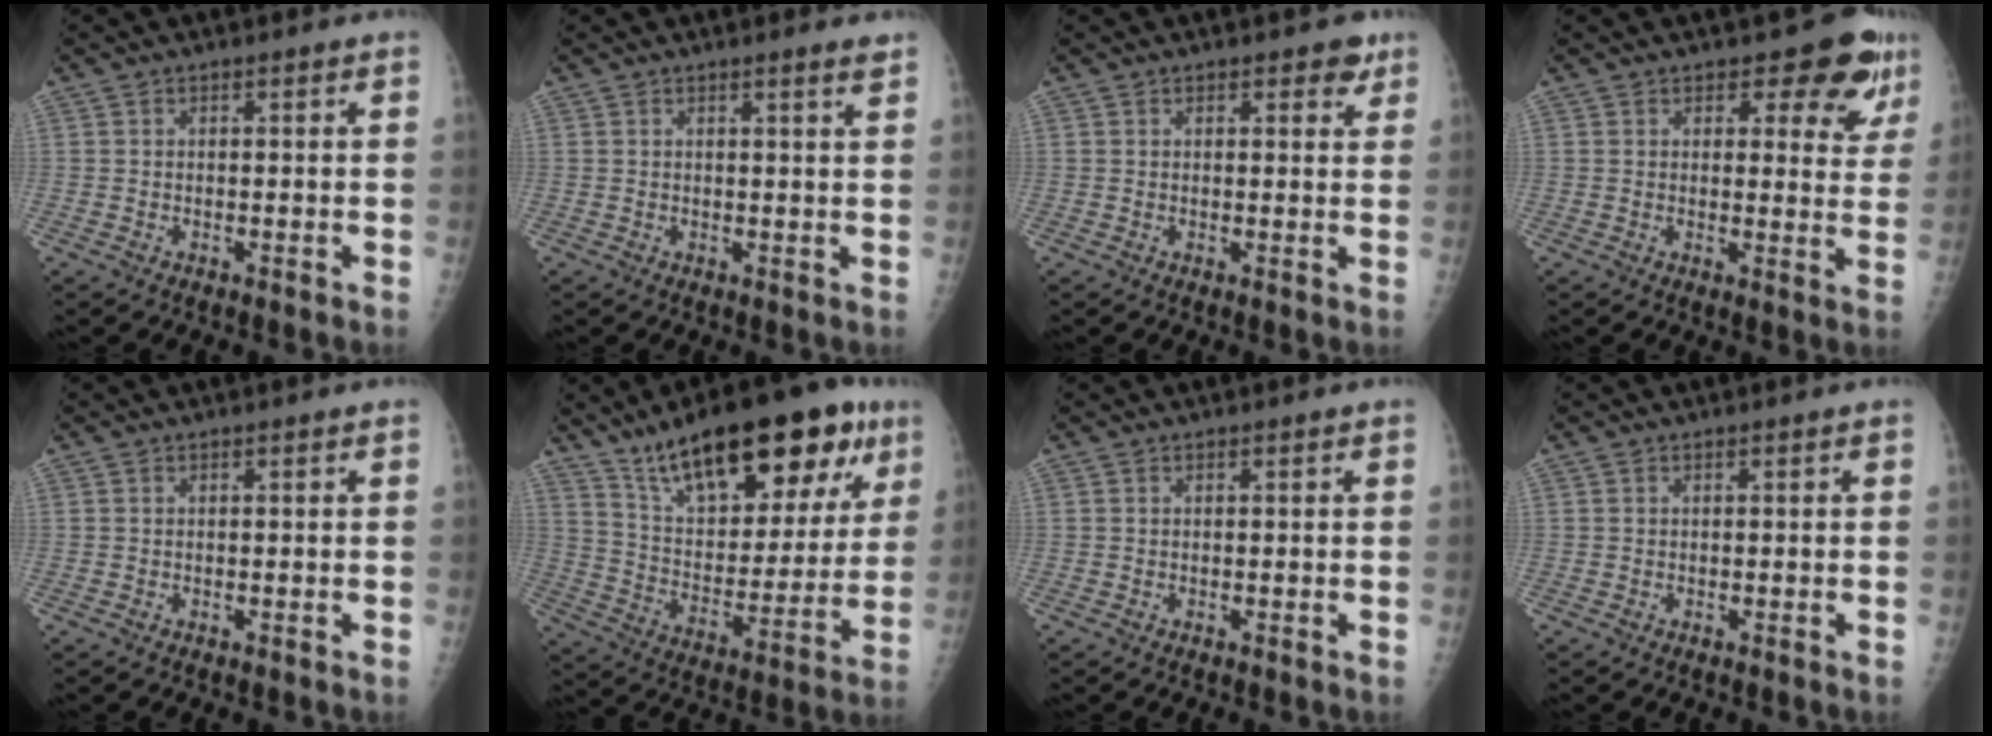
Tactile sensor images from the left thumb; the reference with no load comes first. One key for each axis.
{"total": 1.9, "fx": 1.5, "fy": -0.2, "fz": 1.2, "tx": -0.015, "ty": -0.008, "tz": 0.021}
{"total": 3.0, "fx": 1.9, "fy": 1.5, "fz": 1.7, "tx": 0.000, "ty": -0.007, "tz": 0.019}
{"total": 8.9, "fx": 6.0, "fy": 4.3, "fz": 4.9, "tx": -0.019, "ty": -0.036, "tz": 0.062}
{"total": 0.0}
{"total": 27.2, "fx": 16.4, "fy": 10.5, "fz": 19.0, "tx": -0.248, "ty": -0.035, "tz": 0.260}
{"total": 0.0}
{"total": 0.0}